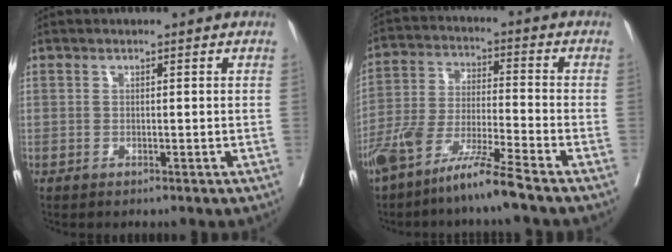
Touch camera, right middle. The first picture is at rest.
{"total": 9.9, "force": [-7.4, -0.5, 6.6], "torque": [-0.130, -0.024, -0.146]}